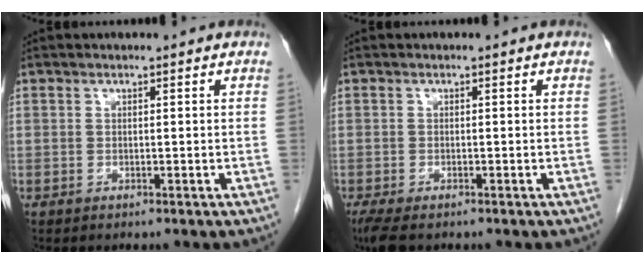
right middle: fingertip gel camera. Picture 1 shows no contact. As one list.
[{"total": 3.9, "force": [-2.9, 1.2, 2.4], "torque": [-0.052, -0.016, -0.046]}]